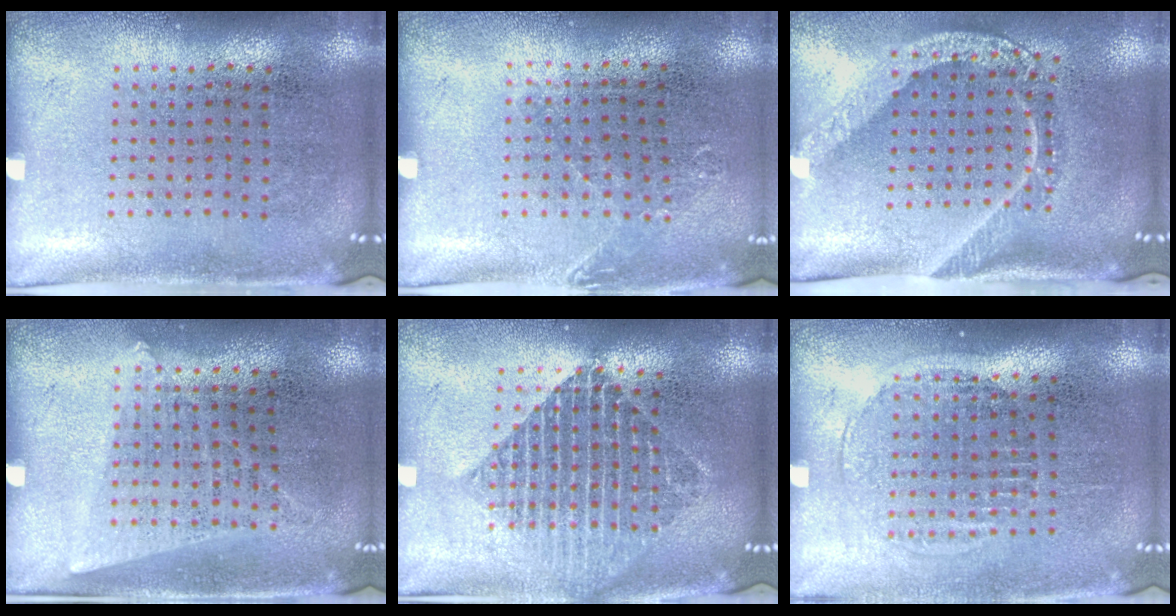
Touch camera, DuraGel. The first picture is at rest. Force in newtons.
{"total": 0.8, "press": 0.8, "slide": 0.1}
{"total": 2.0, "press": 1.5, "slide": 1.3}
{"total": 1.2, "press": 1.1, "slide": 0.5}
{"total": 1.9, "press": 1.6, "slide": 1.0}
{"total": 1.5, "press": 1.3, "slide": 0.7}